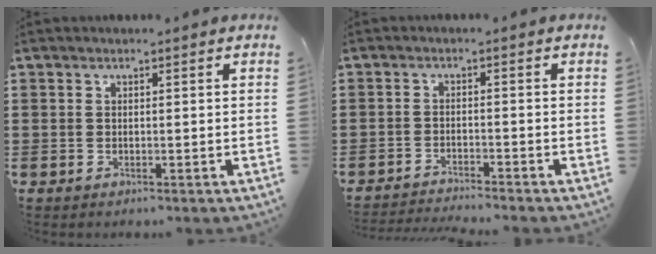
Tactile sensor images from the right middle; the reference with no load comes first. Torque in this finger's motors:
{"motor_torque": [0.98, -0.32, 0.31, 0.17]}